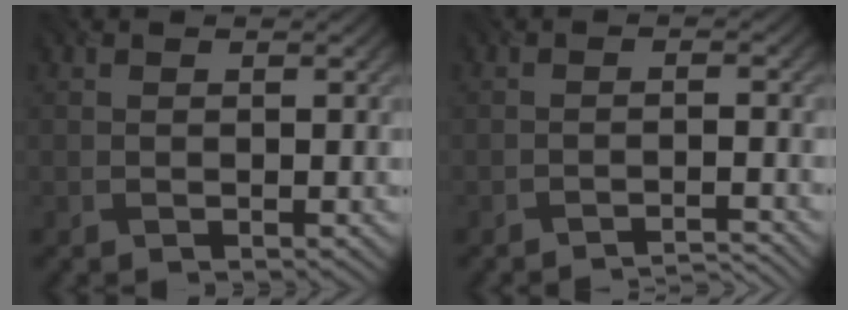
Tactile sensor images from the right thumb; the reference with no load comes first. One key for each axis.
{"total": 3.0, "fx": -2.7, "fy": 0.2, "fz": 1.3, "tx": -0.014, "ty": 0.012, "tz": -0.050}